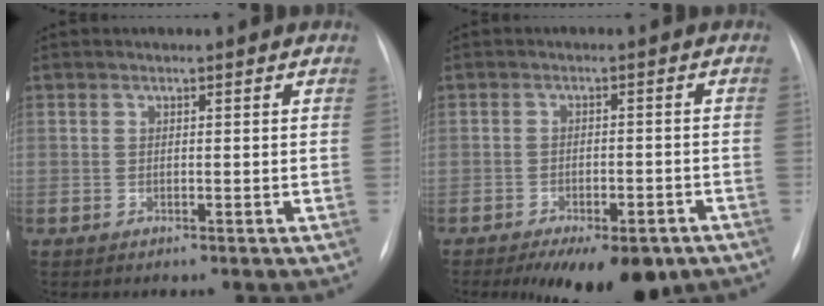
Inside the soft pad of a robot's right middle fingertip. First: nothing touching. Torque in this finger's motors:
{"motor_torque": [1.32, -0.82, 0.30, 0.09]}